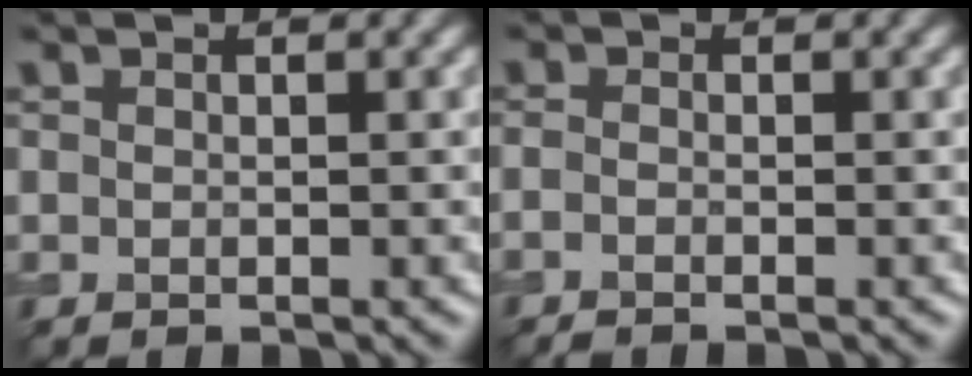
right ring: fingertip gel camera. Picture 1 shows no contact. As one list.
[{"total": 1.1, "force": [-0.7, 0.3, 0.8], "torque": [-0.013, -0.009, -0.019]}]